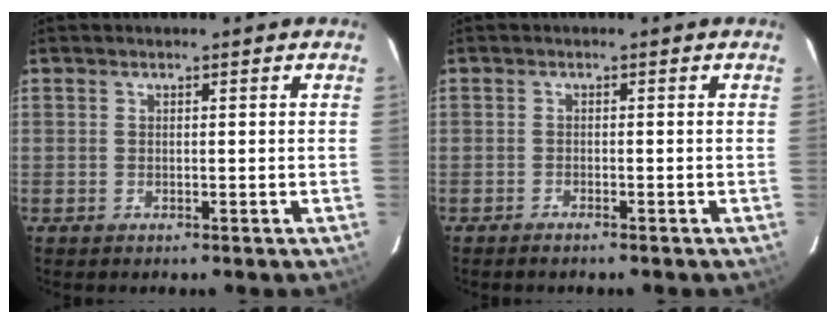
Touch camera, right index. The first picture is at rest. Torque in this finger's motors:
{"motor_torque": [0.02, 0.02, 0.09, 0.01]}